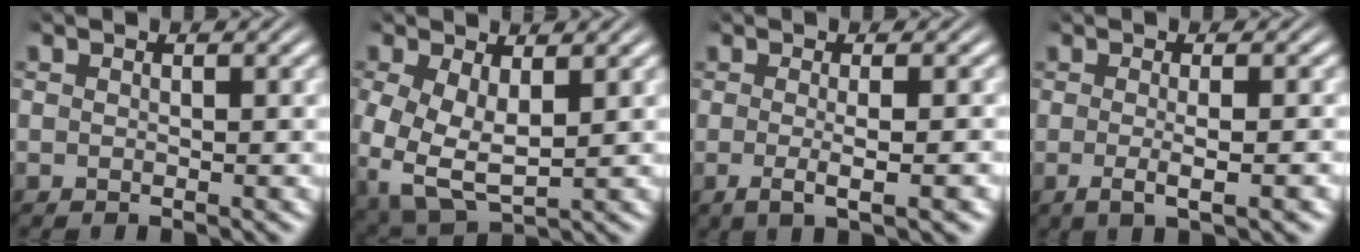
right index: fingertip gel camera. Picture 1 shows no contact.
{"total": 6.8, "force": [-1.1, 5.2, 4.3], "torque": [-0.121, -0.051, 0.008]}
{"total": 2.5, "force": [-0.8, 0.1, 2.4], "torque": [-0.048, -0.007, -0.009]}
{"total": 2.2, "force": [-0.8, 0.1, 2.1], "torque": [-0.042, -0.005, -0.010]}